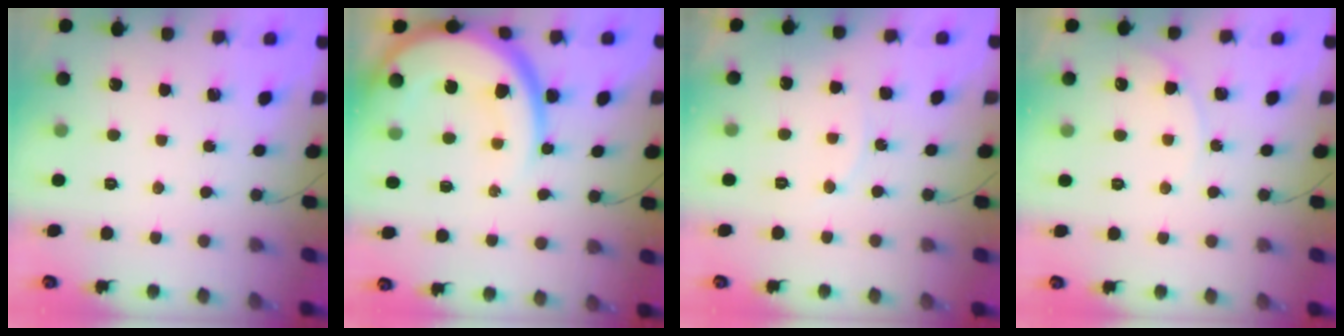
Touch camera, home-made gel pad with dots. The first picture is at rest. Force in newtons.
{"total": 16.8, "press": 16.7, "slide": 1.6}
{"total": 5.6, "press": 5.6, "slide": 0.7}
{"total": 4.8, "press": 4.8, "slide": 0.5}